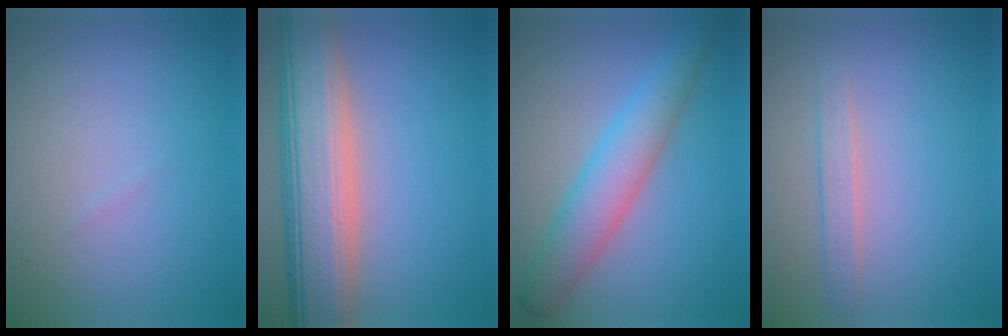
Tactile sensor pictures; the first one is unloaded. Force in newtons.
{"total": 9.3, "press": 9.3, "slide": 0.9}
{"total": 4.9, "press": 4.9, "slide": 0.0}
{"total": 1.5, "press": 1.5, "slide": 0.1}